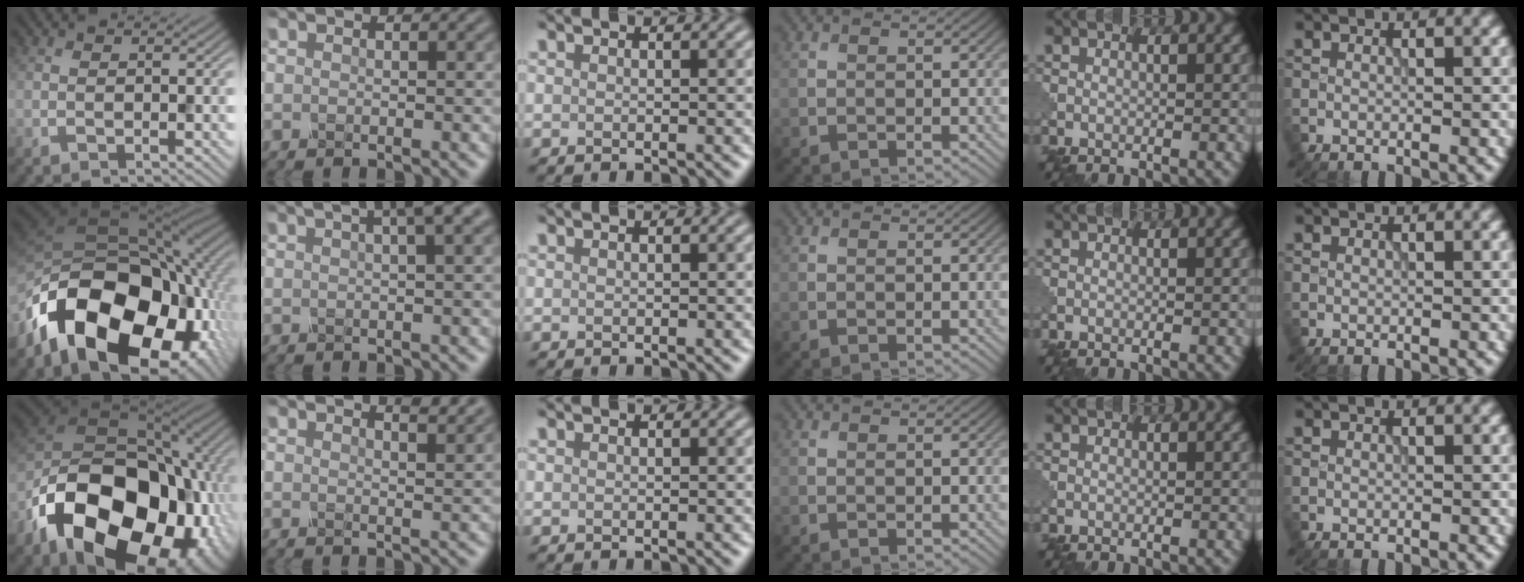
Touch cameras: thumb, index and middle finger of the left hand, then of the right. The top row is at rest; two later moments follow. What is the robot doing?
{"motion": "shake", "object": "sieve"}